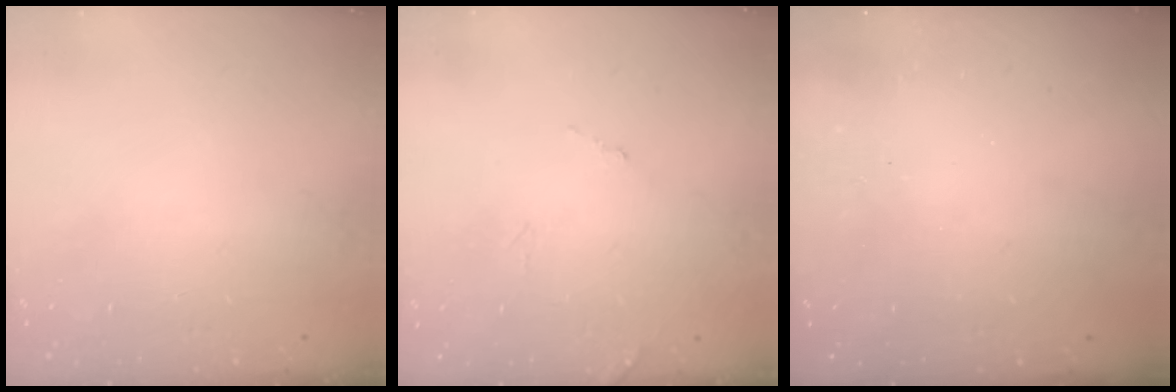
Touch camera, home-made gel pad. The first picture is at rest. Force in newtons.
{"total": 7.9, "press": 7.9, "slide": 0.4}
{"total": 3.0, "press": 3.0, "slide": 0.1}